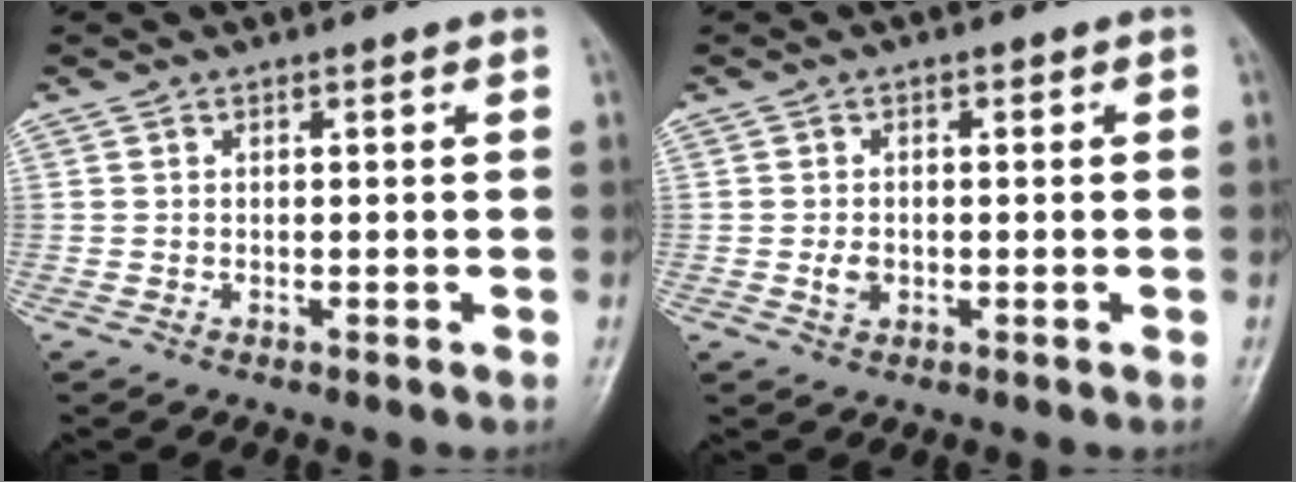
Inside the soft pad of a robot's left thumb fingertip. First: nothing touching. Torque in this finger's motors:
{"motor_torque": [0.18, 0.17, 0.23, 0.20, 0.00]}